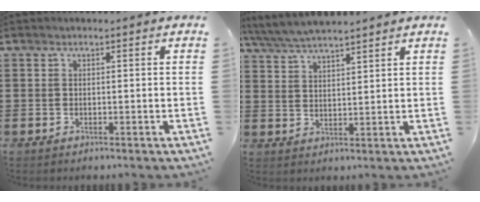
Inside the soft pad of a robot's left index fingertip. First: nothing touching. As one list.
[{"total": 4.6, "force": [4.3, 0.4, 1.5], "torque": [-0.044, -0.014, 0.077]}]